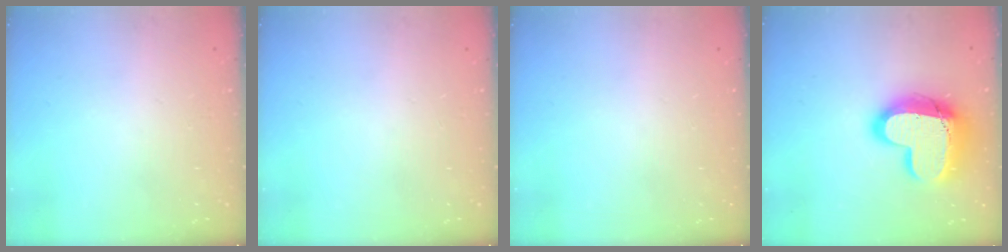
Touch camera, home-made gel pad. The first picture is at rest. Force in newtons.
{"total": 0.0}
{"total": 0.0}
{"total": 23.1, "press": 23.0, "slide": 1.7}